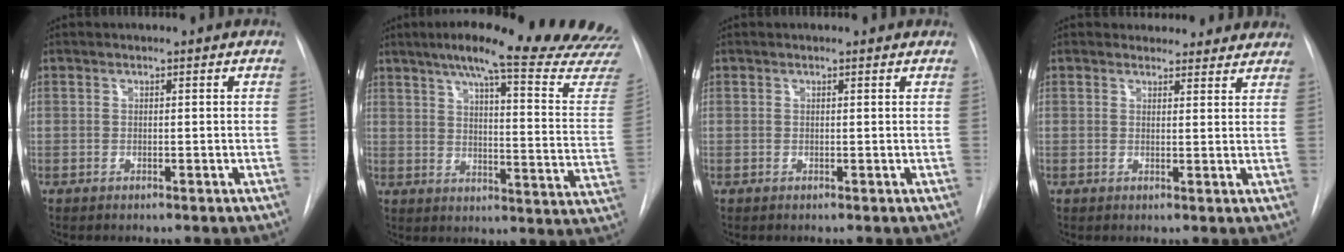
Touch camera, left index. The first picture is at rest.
{"total": 27.3, "force": [24.4, 0.7, 12.2], "torque": [-0.171, -0.103, 0.288]}
{"total": 1.1, "force": [1.0, 0.3, 0.4], "torque": [-0.012, 0.007, 0.007]}
{"total": 9.4, "force": [8.5, 3.7, 1.0], "torque": [0.024, 0.002, 0.078]}